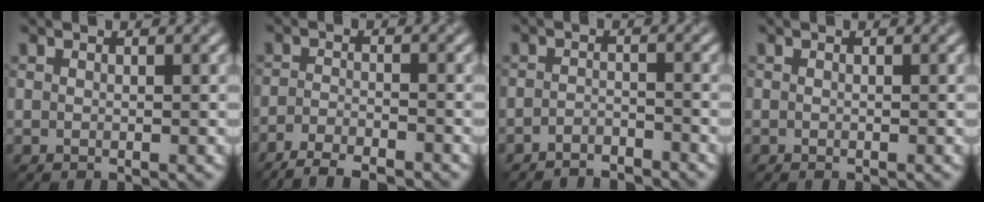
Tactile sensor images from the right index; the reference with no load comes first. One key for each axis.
{"total": 4.4, "fx": -4.0, "fy": 0.6, "fz": 1.7, "tx": -0.040, "ty": -0.002, "tz": -0.074}
{"total": 2.4, "fx": -2.4, "fy": 0.0, "fz": -0.2, "tx": -0.002, "ty": -0.001, "tz": -0.041}
{"total": 0.0}